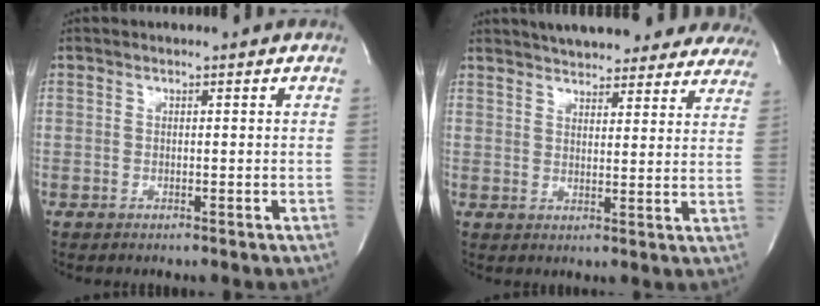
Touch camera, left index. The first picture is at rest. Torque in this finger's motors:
{"motor_torque": [0.67, -0.31, 0.20, 0.01]}